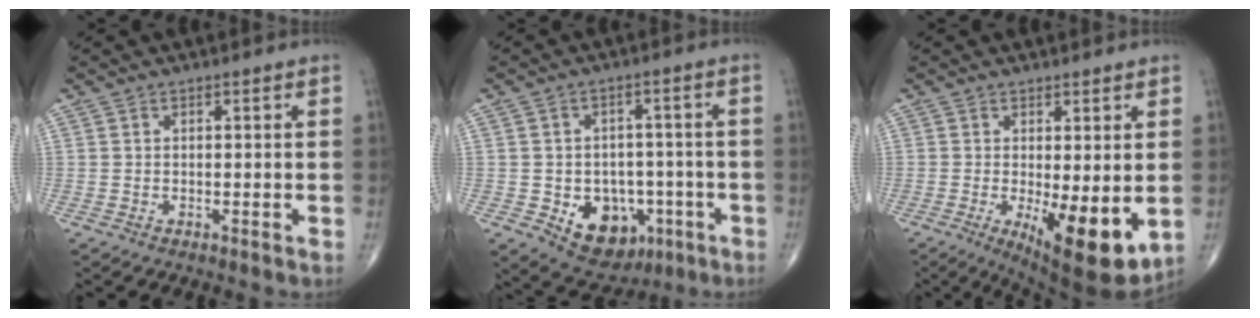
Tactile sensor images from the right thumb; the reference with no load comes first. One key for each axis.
{"total": 12.0, "fx": -4.1, "fy": 8.9, "fz": 6.9, "tx": -0.061, "ty": 0.023, "tz": -0.045}
{"total": 11.7, "fx": -2.2, "fy": 3.7, "fz": 10.9, "tx": -0.154, "ty": -0.029, "tz": -0.022}